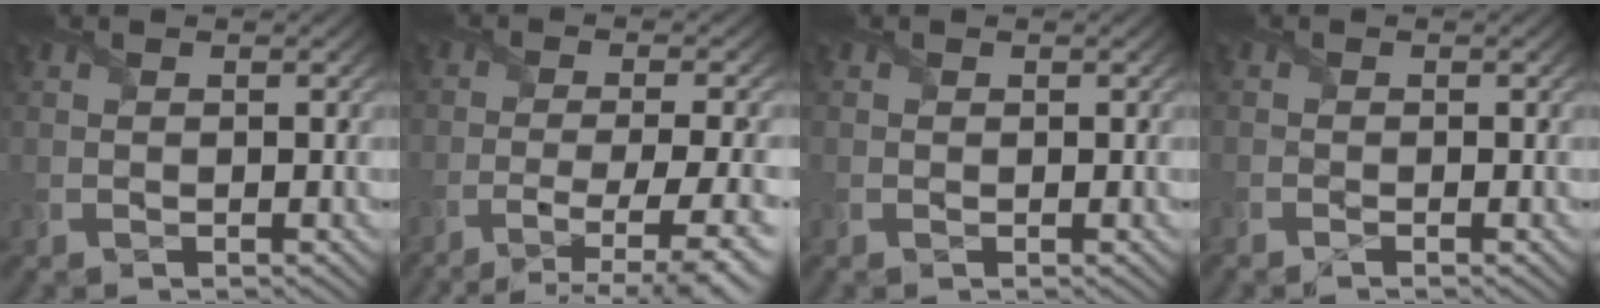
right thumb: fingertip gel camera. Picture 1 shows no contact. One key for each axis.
{"total": 8.0, "fx": -4.9, "fy": 1.3, "fz": 6.3, "tx": -0.100, "ty": -0.005, "tz": -0.073}
{"total": 0.0}
{"total": 0.7, "fx": -0.7, "fy": -0.1, "fz": 0.3, "tx": -0.006, "ty": -0.002, "tz": -0.014}